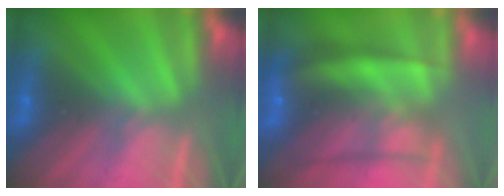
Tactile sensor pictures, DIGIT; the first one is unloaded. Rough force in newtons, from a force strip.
{"total": 5.8}